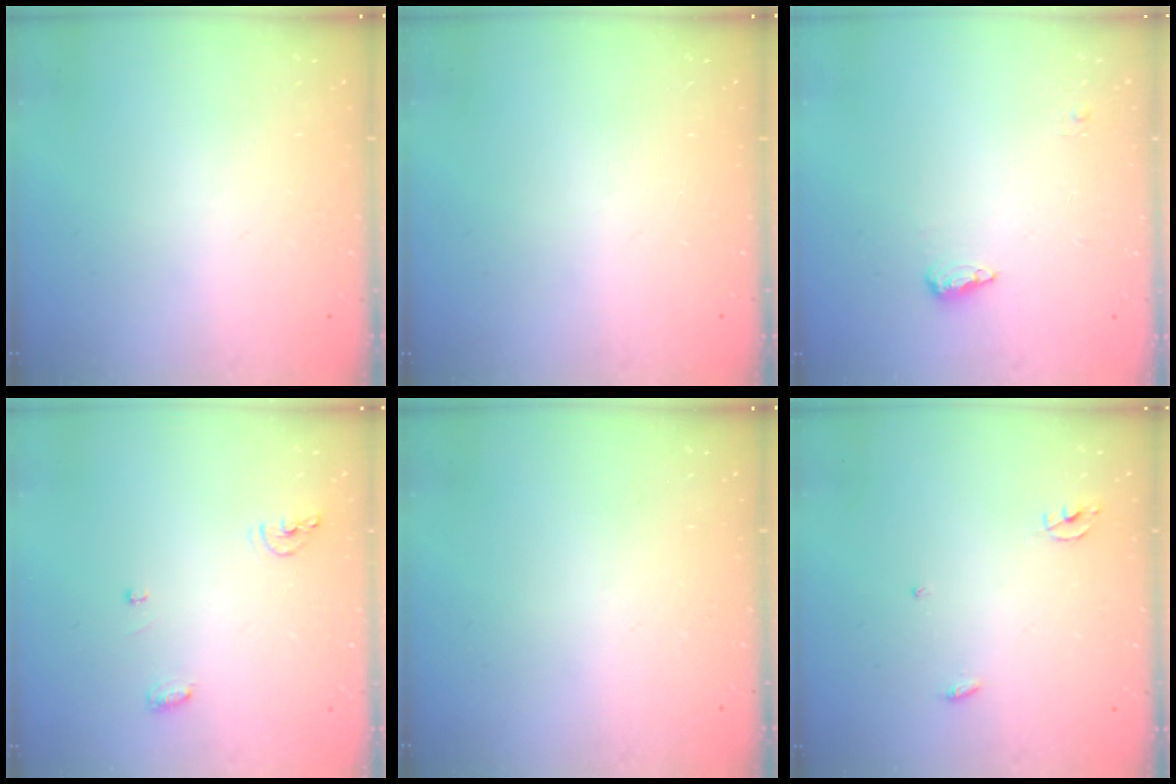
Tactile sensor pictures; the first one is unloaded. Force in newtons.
{"total": 0.0}
{"total": 5.0, "press": 4.9, "slide": 1.1}
{"total": 6.0, "press": 6.0, "slide": 0.2}
{"total": 0.0}
{"total": 2.3, "press": 2.3, "slide": 0.1}